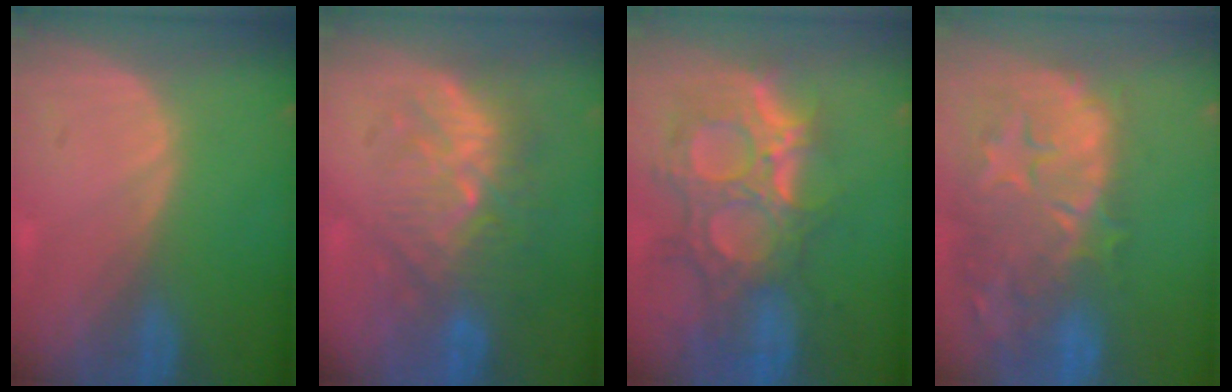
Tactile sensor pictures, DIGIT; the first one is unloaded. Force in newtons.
{"total": 9.3, "press": 8.9, "slide": 2.6}
{"total": 12.5, "press": 10.9, "slide": 6.1}
{"total": 14.8, "press": 11.8, "slide": 8.9}